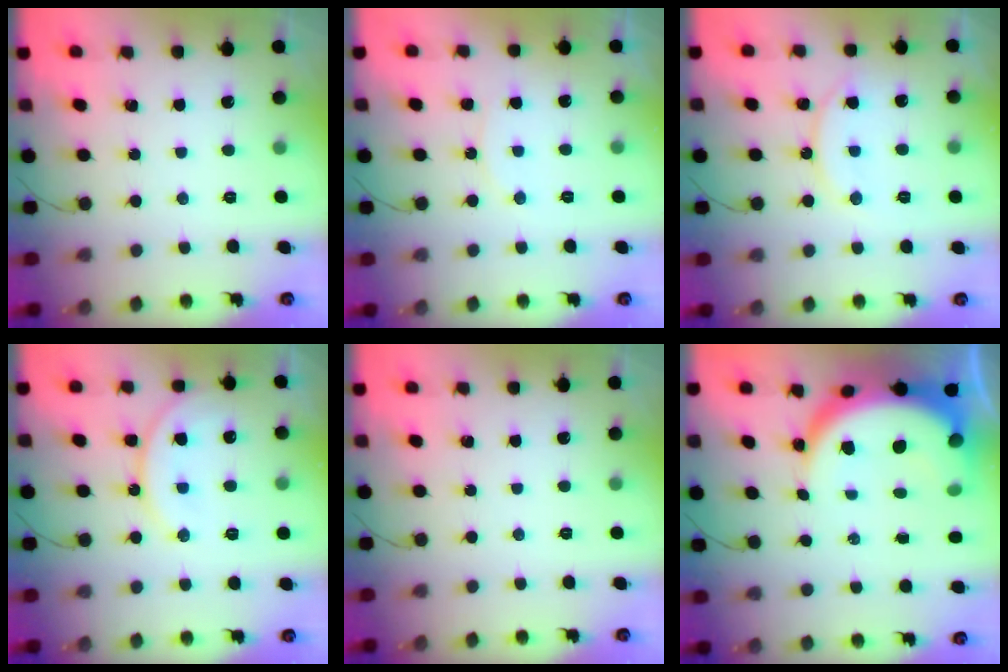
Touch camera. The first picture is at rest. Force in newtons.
{"total": 5.1, "press": 5.0, "slide": 0.4}
{"total": 11.9, "press": 11.9, "slide": 0.8}
{"total": 14.5, "press": 14.4, "slide": 1.5}
{"total": 0.0}
{"total": 13.2, "press": 13.1, "slide": 1.4}